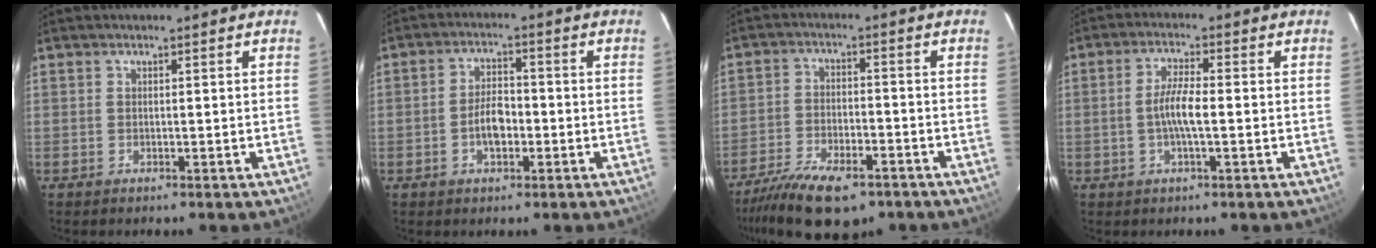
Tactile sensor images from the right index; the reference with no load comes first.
{"total": 5.4, "force": [-1.7, 2.9, 4.2], "torque": [-0.081, 0.009, -0.027]}
{"total": 14.1, "force": [-10.4, 5.3, 8.0], "torque": [-0.179, -0.026, -0.176]}
{"total": 5.0, "force": [-0.9, 0.7, 4.8], "torque": [-0.094, 0.003, -0.018]}